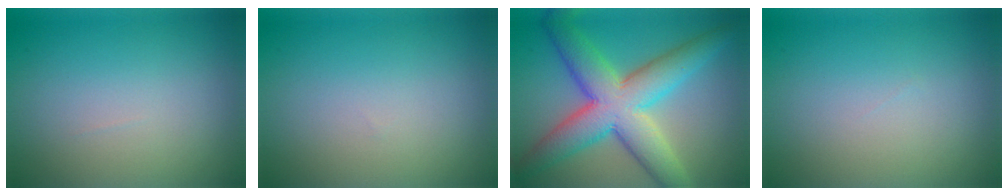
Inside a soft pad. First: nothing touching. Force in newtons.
{"total": 0.0}
{"total": 9.5, "press": 9.4, "slide": 0.5}
{"total": 0.0}